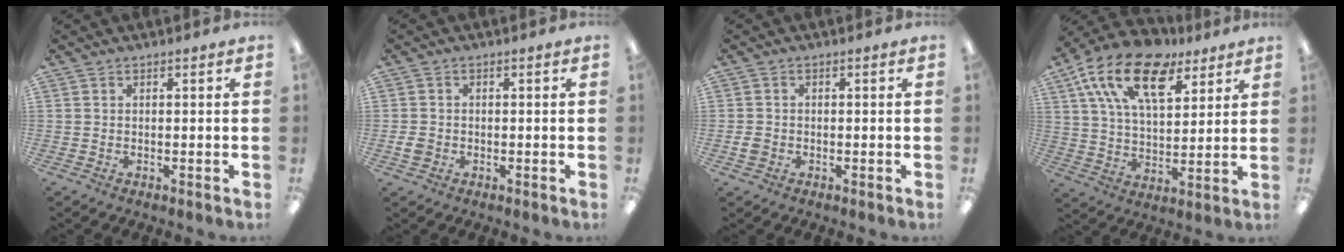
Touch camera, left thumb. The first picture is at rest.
{"total": 2.3, "force": [-0.6, 2.0, 1.1], "torque": [-0.019, 0.004, -0.011]}
{"total": 1.9, "force": [-0.5, 1.6, 1.0], "torque": [-0.017, 0.004, -0.009]}
{"total": 19.3, "force": [11.3, 10.0, 12.0], "torque": [-0.214, -0.043, 0.201]}